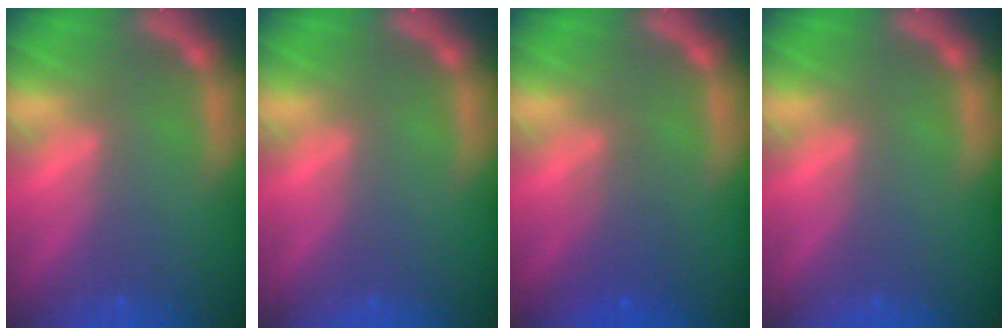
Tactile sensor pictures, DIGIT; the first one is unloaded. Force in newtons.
{"total": 0.0}
{"total": 2.5}
{"total": 0.0}